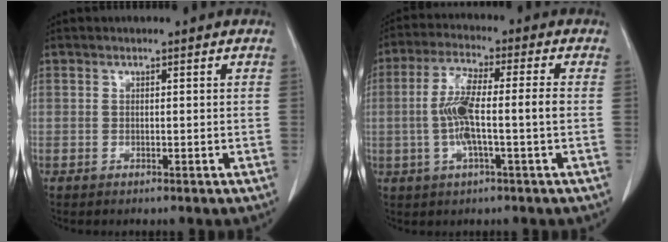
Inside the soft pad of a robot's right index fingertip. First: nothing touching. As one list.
[{"total": 8.7, "force": [-0.8, 0.8, 8.7], "torque": [-0.173, 0.015, -0.019]}]